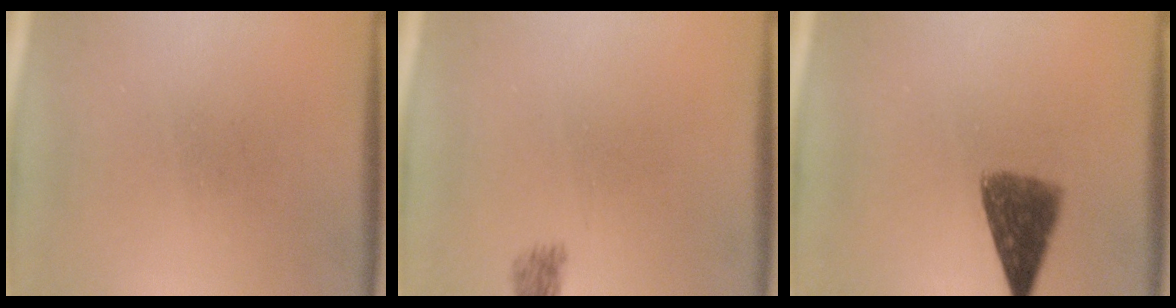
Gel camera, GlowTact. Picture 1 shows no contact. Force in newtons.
{"total": 1.8}
{"total": 6.7}